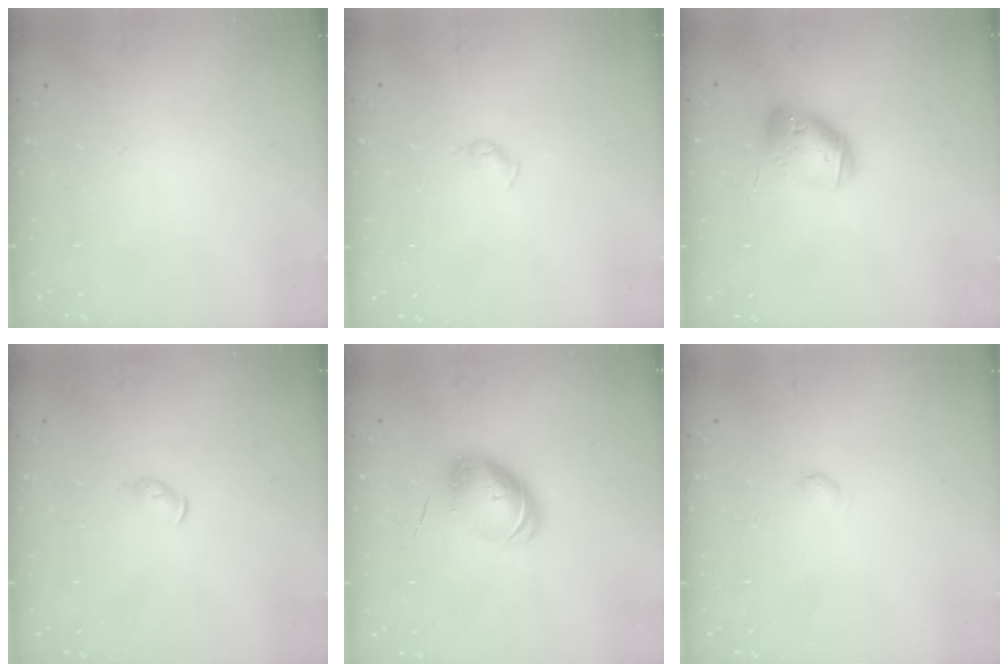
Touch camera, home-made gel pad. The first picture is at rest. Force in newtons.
{"total": 3.5, "press": 3.5, "slide": 0.6}
{"total": 11.3, "press": 11.2, "slide": 1.6}
{"total": 3.8, "press": 3.7, "slide": 0.9}
{"total": 7.7, "press": 7.5, "slide": 1.6}
{"total": 2.5, "press": 2.5, "slide": 0.4}